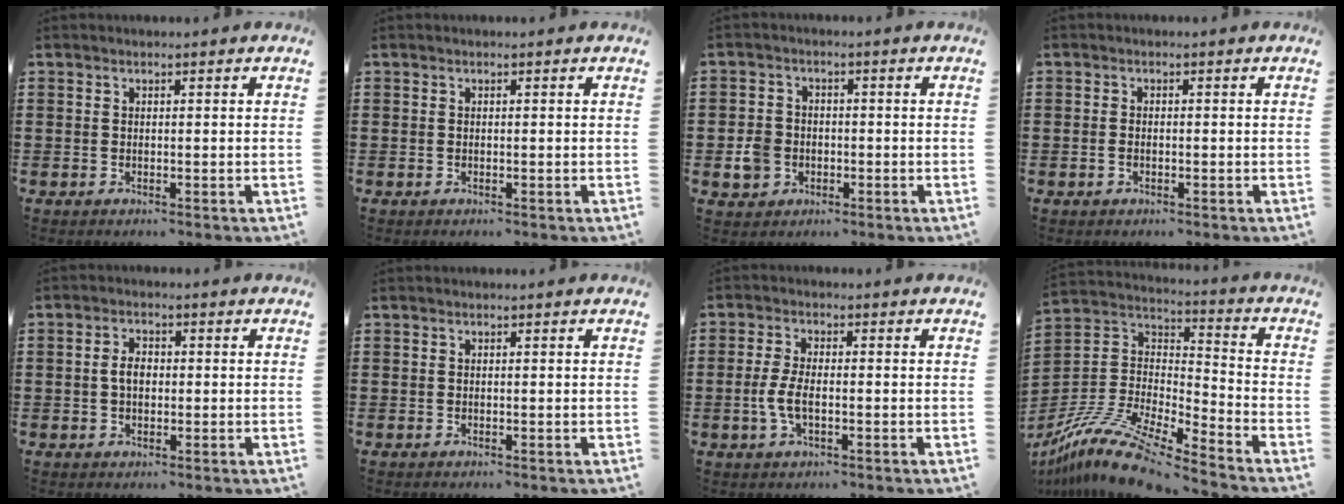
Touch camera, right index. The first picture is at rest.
{"total": 0.0}
{"total": 4.1, "force": [-1.3, 3.5, 1.6], "torque": [-0.051, 0.000, -0.029]}
{"total": 1.0, "force": [-0.4, 0.5, 0.7], "torque": [-0.016, -0.001, -0.007]}
{"total": 2.9, "force": [0.0, 1.8, 2.3], "torque": [-0.046, 0.006, -0.002]}
{"total": 0.0}
{"total": 4.2, "force": [-0.9, 1.7, 3.7], "torque": [-0.093, -0.008, -0.023]}
{"total": 13.2, "force": [-11.2, 1.9, 6.8], "torque": [-0.151, 0.018, -0.223]}